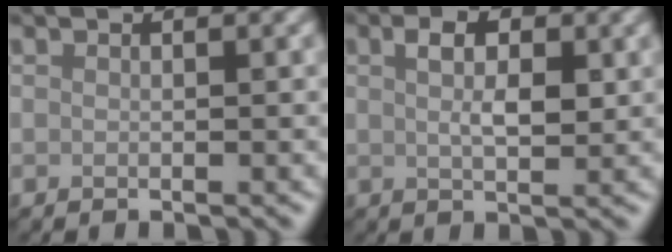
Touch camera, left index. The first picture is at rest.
{"total": 3.5, "force": [1.0, 1.6, 2.9], "torque": [-0.053, 0.003, 0.017]}